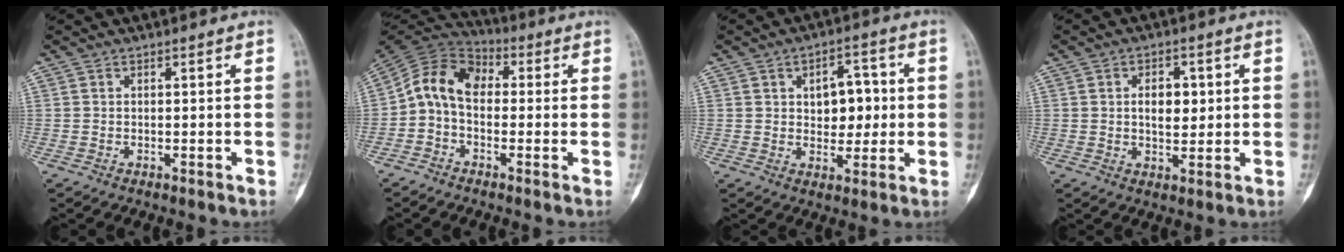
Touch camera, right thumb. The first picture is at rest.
{"total": 10.2, "force": [-0.2, 7.2, 7.2], "torque": [-0.113, 0.033, -0.025]}
{"total": 8.4, "force": [1.2, 5.5, 6.2], "torque": [-0.047, 0.004, 0.018]}
{"total": 5.8, "force": [1.0, 3.5, 4.5], "torque": [-0.048, -0.003, 0.016]}